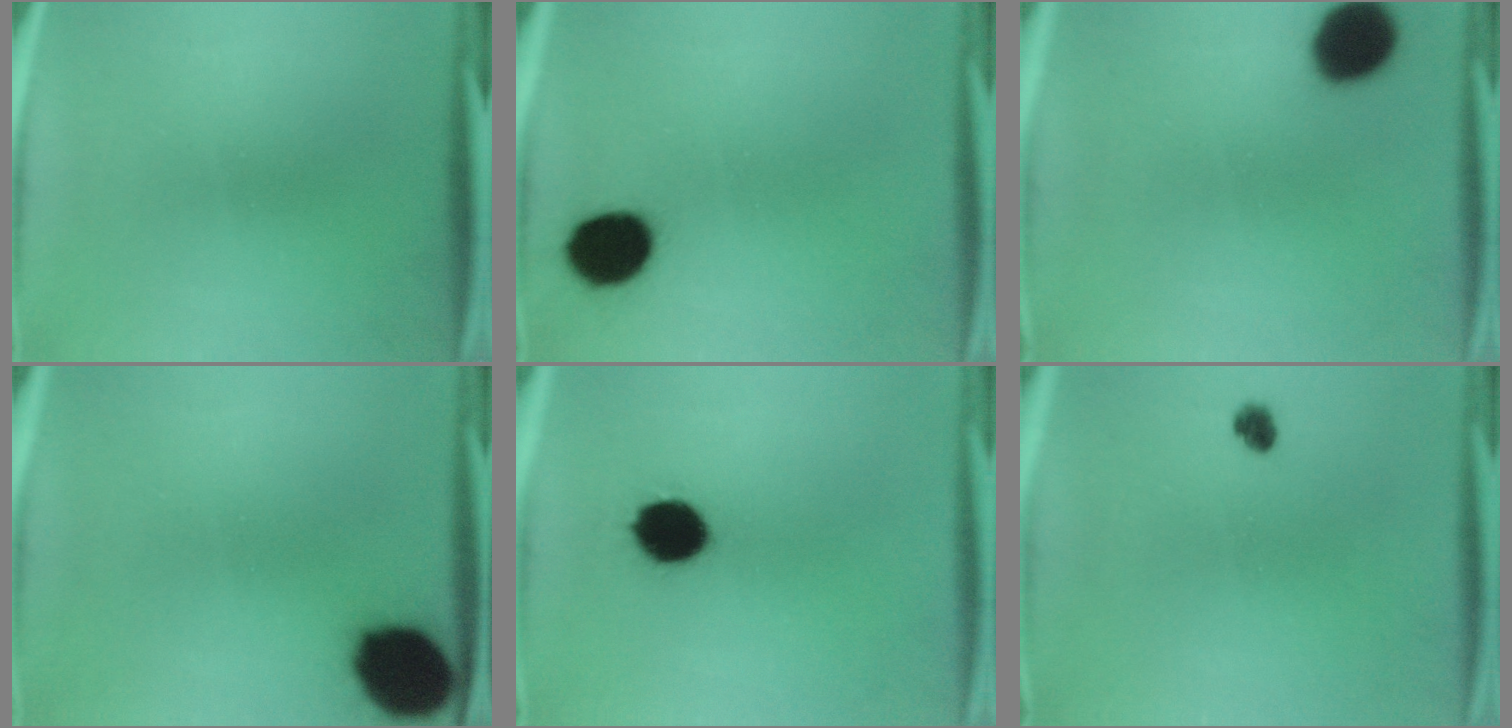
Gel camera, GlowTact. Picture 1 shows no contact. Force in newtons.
{"total": 10.6}
{"total": 11.3}
{"total": 14.7}
{"total": 10.9}
{"total": 2.2}